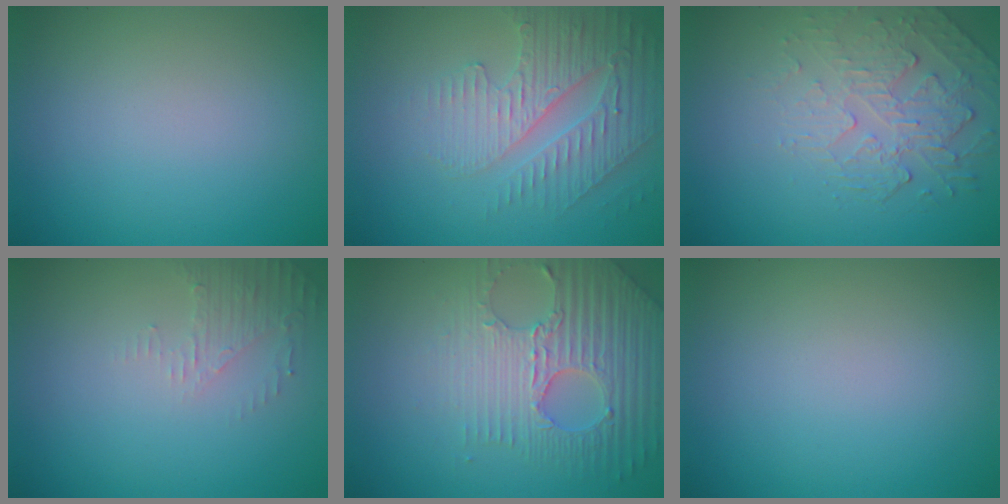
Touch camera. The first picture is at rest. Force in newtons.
{"total": 3.9, "press": 3.7, "slide": 1.2}
{"total": 2.4, "press": 1.7, "slide": 1.7}
{"total": 1.9, "press": 1.8, "slide": 0.4}
{"total": 5.9, "press": 4.8, "slide": 3.4}
{"total": 0.0}